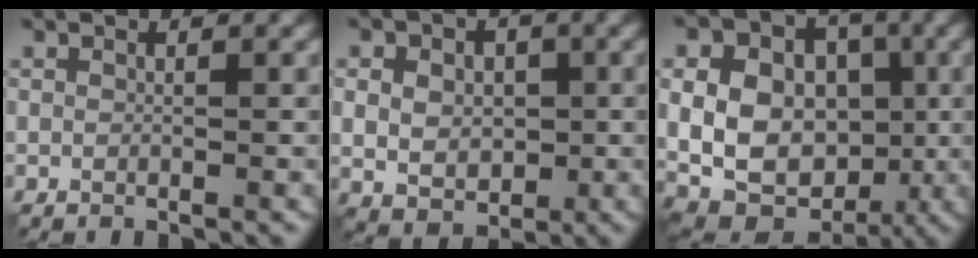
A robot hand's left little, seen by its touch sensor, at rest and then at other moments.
{"total": 5.6, "force": [0.6, 4.5, 3.4], "torque": [-0.045, 0.015, -0.003]}
{"total": 14.0, "force": [0.5, 11.4, 8.1], "torque": [-0.150, 0.028, 0.003]}